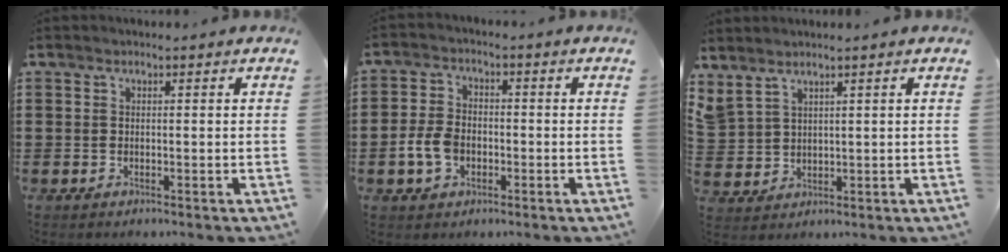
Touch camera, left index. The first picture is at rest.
{"total": 5.4, "force": [-1.6, 3.6, 3.6], "torque": [-0.094, 0.000, -0.036]}
{"total": 2.2, "force": [2.0, 0.9, 0.4], "torque": [-0.016, 0.003, 0.038]}